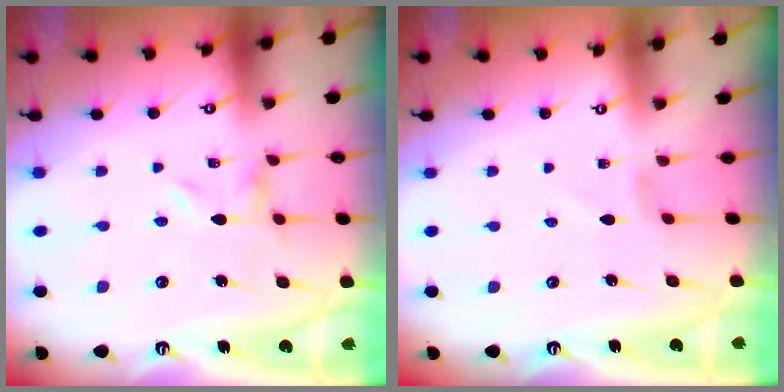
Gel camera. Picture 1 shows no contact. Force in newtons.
{"total": 0.0}